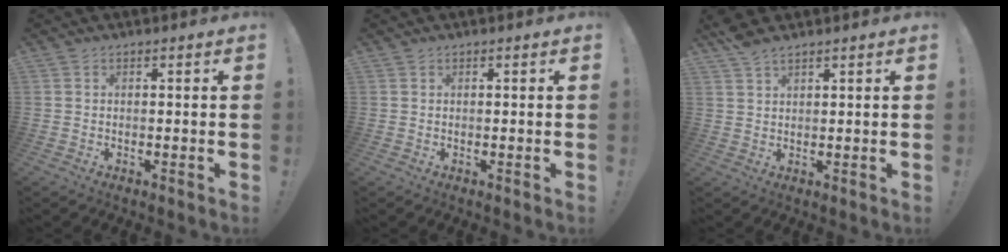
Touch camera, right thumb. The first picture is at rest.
{"total": 0.0}
{"total": 4.1, "force": [3.3, 1.1, 2.1], "torque": [-0.037, -0.018, 0.063]}